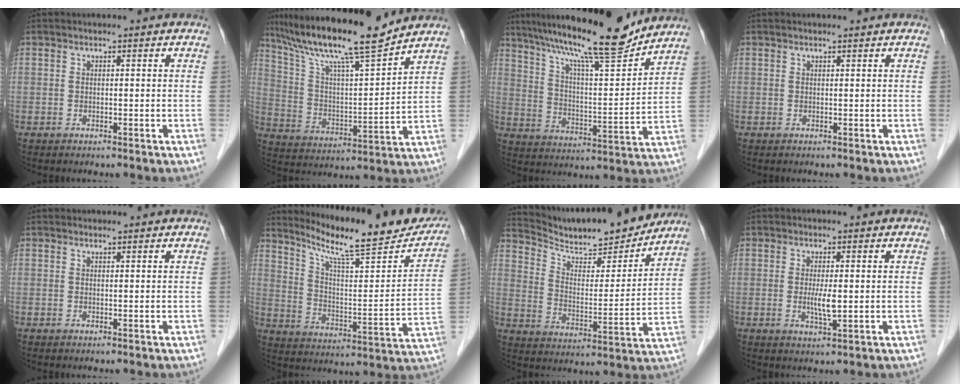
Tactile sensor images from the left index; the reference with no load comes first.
{"total": 17.0, "force": [14.5, 0.0, 9.0], "torque": [-0.161, 0.002, 0.250]}
{"total": 17.9, "force": [15.2, 0.8, 9.3], "torque": [-0.154, 0.005, 0.244]}
{"total": 0.8, "force": [0.7, 0.0, 0.4], "torque": [-0.009, 0.005, 0.012]}
{"total": 0.9, "force": [0.9, 0.1, 0.0], "torque": [-0.009, 0.006, 0.014]}
{"total": 22.0, "force": [19.2, 2.4, 10.4], "torque": [-0.157, -0.040, 0.271]}
{"total": 17.7, "force": [16.4, 1.9, 6.3], "torque": [-0.110, -0.017, 0.253]}
{"total": 3.2, "force": [0.0, 0.4, 3.1], "torque": [-0.062, -0.006, 0.002]}